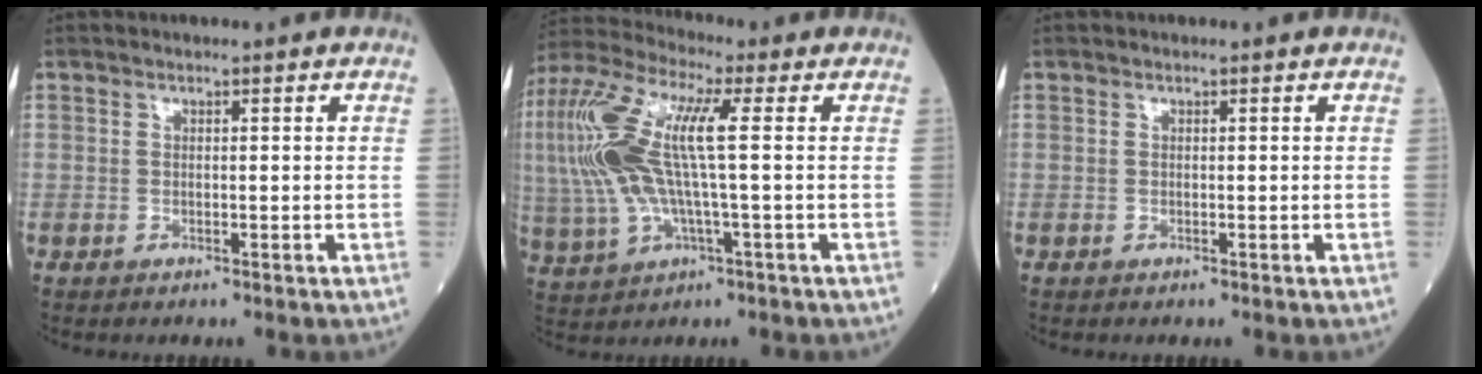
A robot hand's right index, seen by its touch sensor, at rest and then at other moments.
{"total": 17.0, "force": [1.9, 4.0, 16.4], "torque": [-0.383, 0.025, 0.032]}
{"total": 0.0}